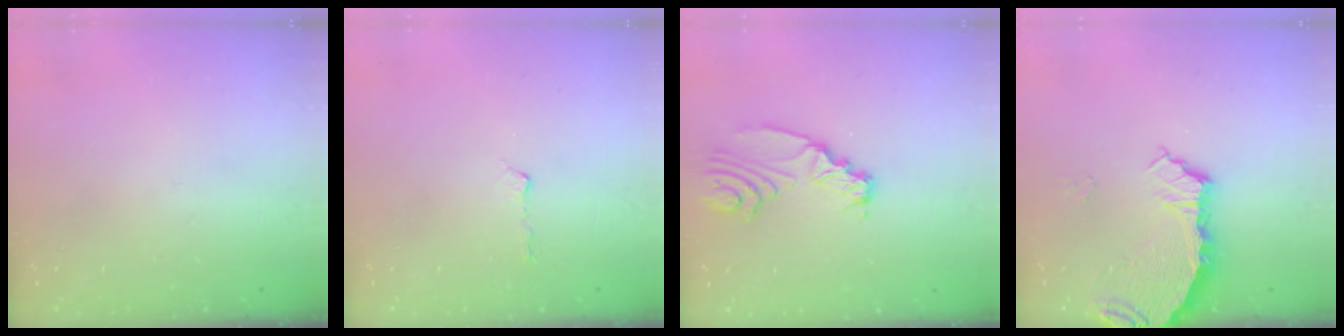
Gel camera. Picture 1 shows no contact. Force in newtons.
{"total": 2.9, "press": 2.8, "slide": 0.8}
{"total": 8.9, "press": 8.8, "slide": 1.1}
{"total": 7.0, "press": 5.5, "slide": 4.3}